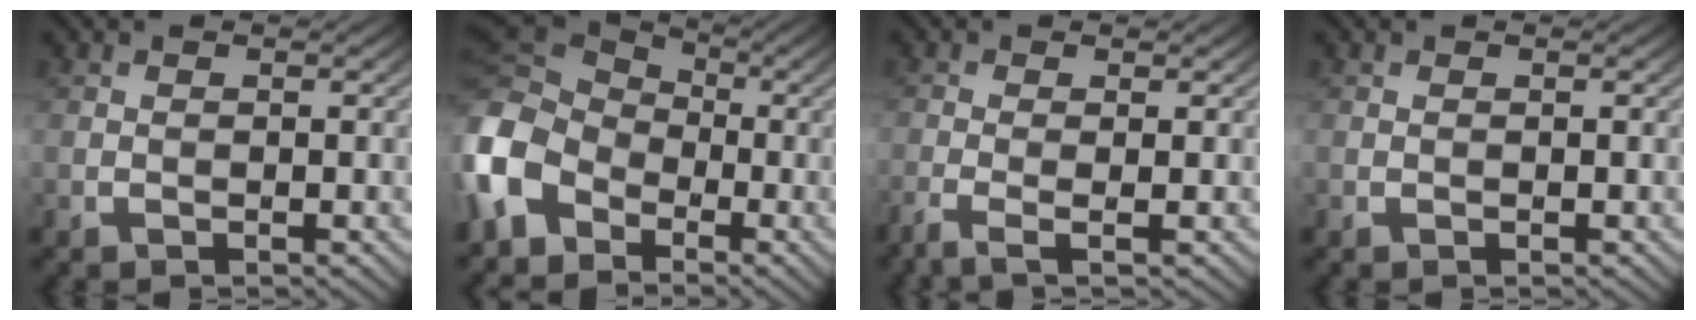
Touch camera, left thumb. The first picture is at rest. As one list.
[{"total": 10.5, "force": [-3.8, 8.0, 5.7], "torque": [-0.180, -0.015, -0.092]}, {"total": 2.3, "force": [-1.3, 0.4, 1.9], "torque": [-0.041, -0.002, -0.038]}, {"total": 0.0}]